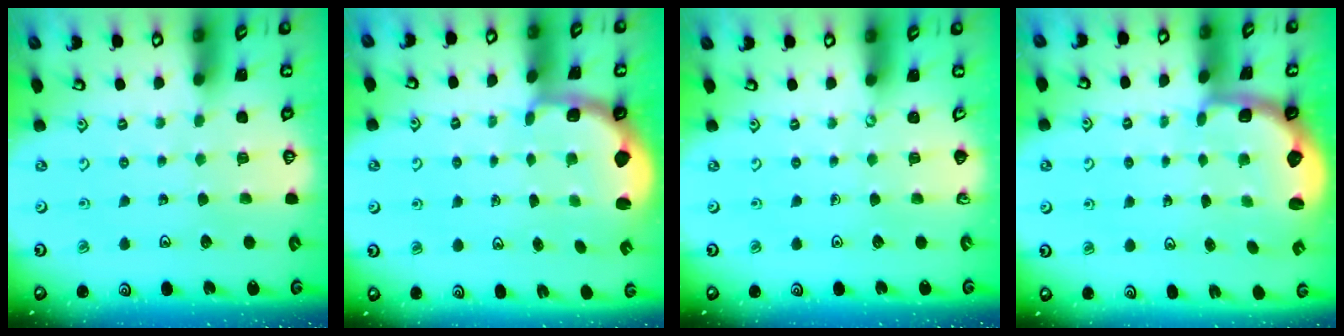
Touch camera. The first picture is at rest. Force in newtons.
{"total": 2.4, "press": 1.2, "slide": 2.1}
{"total": 0.0}
{"total": 2.9, "press": 1.8, "slide": 2.2}